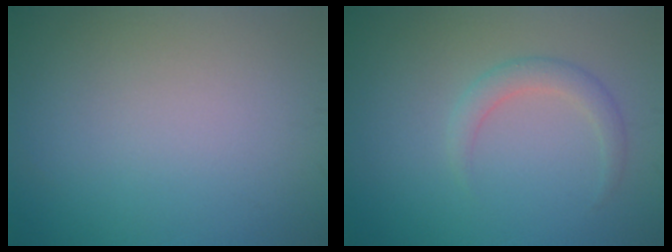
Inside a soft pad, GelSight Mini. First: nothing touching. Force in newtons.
{"total": 2.1, "press": 2.0, "slide": 0.2}